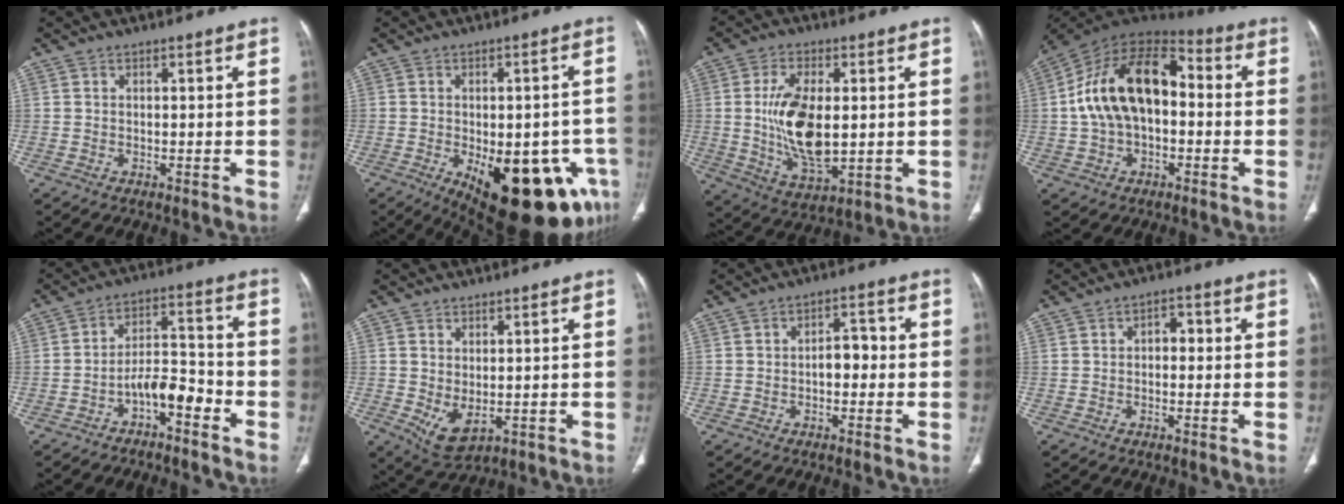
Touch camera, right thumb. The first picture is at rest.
{"total": 22.8, "force": [-8.9, 9.8, 18.6], "torque": [-0.182, 0.004, -0.096]}
{"total": 14.0, "force": [0.5, 6.9, 12.2], "torque": [-0.222, -0.016, 0.018]}
{"total": 18.4, "force": [0.4, 11.2, 14.6], "torque": [-0.246, 0.046, -0.002]}
{"total": 7.3, "force": [-4.2, 3.0, 5.2], "torque": [-0.078, 0.055, -0.074]}
{"total": 5.1, "force": [-0.5, 2.9, 4.2], "torque": [-0.071, -0.009, 0.012]}
{"total": 4.1, "force": [-0.7, 2.5, 3.1], "torque": [-0.030, 0.019, -0.018]}
{"total": 3.0, "force": [0.1, 2.0, 2.2], "torque": [-0.016, 0.015, -0.007]}